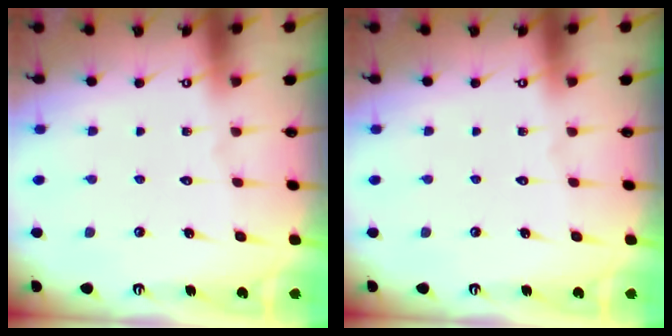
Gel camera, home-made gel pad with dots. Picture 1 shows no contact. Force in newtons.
{"total": 0.0}